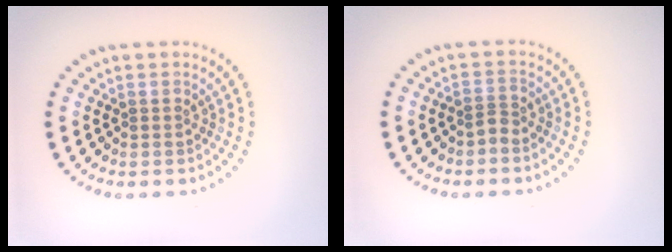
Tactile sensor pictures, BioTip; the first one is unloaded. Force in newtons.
{"total": 0.9, "press": 0.5, "slide": 0.7}